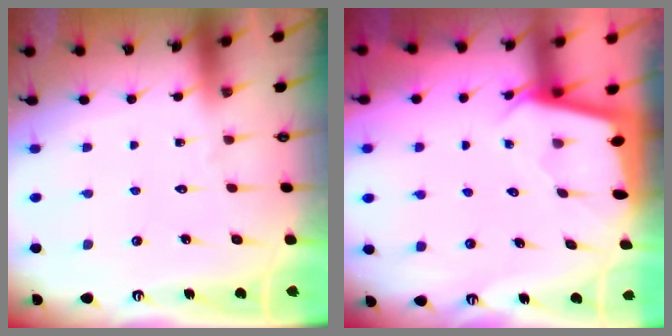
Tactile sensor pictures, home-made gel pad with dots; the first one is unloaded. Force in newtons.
{"total": 2.0, "press": 2.0, "slide": 0.3}